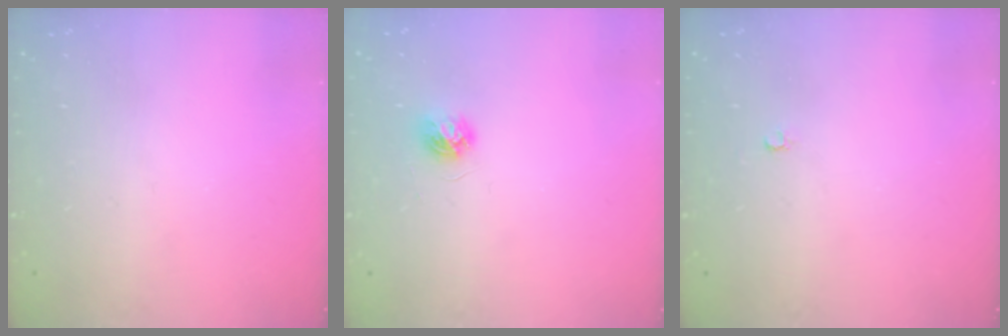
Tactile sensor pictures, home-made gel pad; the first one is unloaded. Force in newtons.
{"total": 4.6, "press": 4.6, "slide": 0.5}
{"total": 2.0, "press": 2.0, "slide": 0.4}